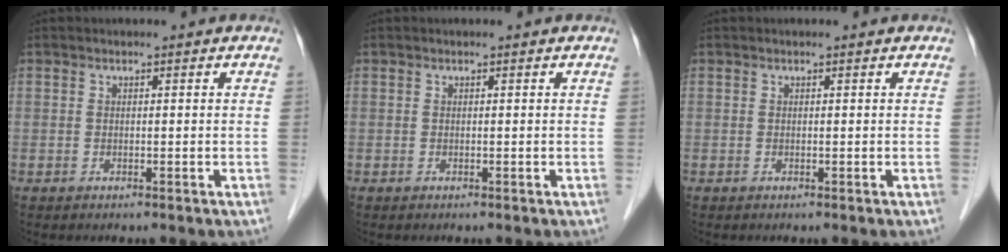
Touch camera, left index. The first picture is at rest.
{"total": 0.0}
{"total": 0.0}